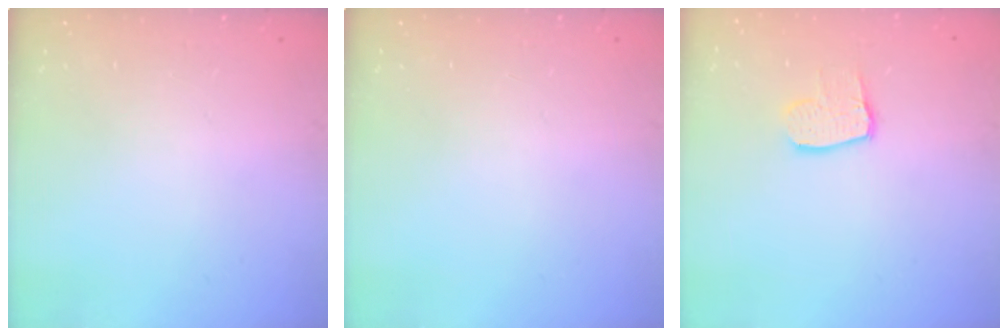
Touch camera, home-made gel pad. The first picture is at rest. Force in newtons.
{"total": 0.0}
{"total": 8.3, "press": 8.3, "slide": 0.7}